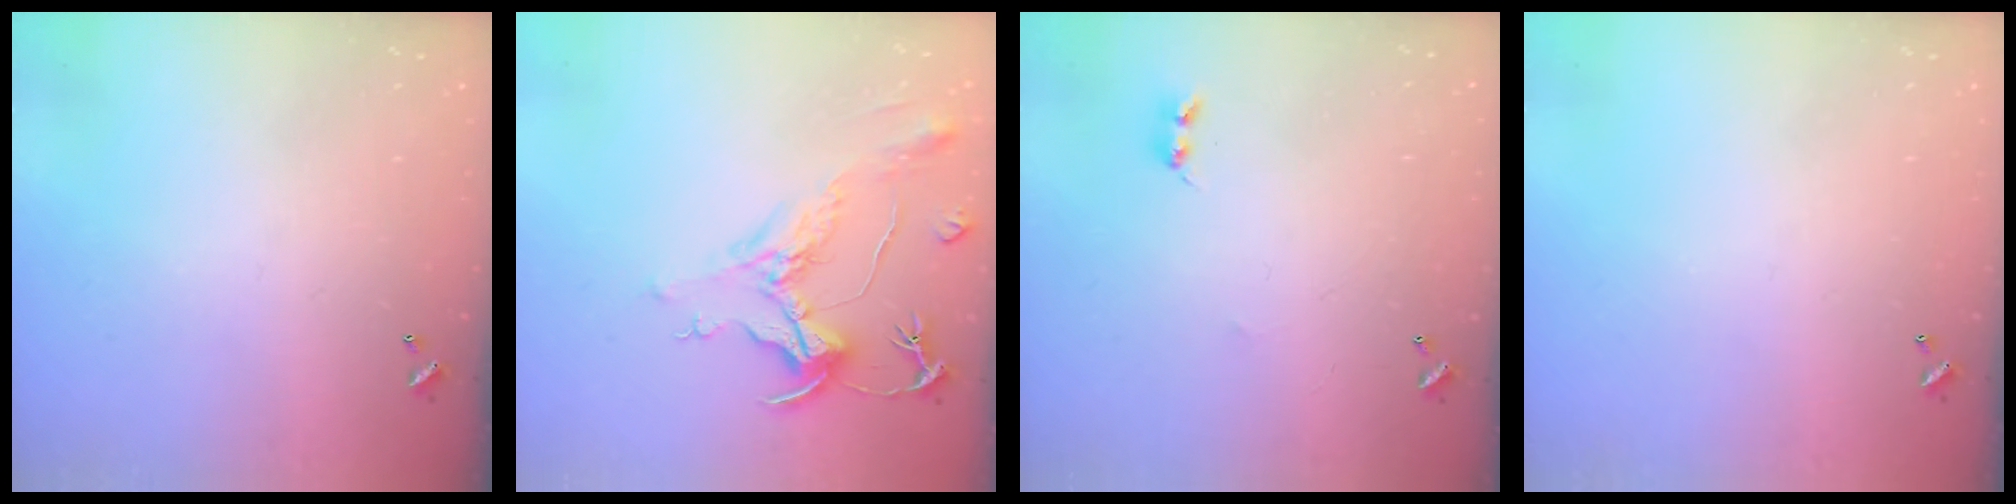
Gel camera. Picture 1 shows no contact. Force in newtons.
{"total": 2.0, "press": 1.5, "slide": 1.3}
{"total": 2.0, "press": 2.0, "slide": 0.3}
{"total": 0.0}